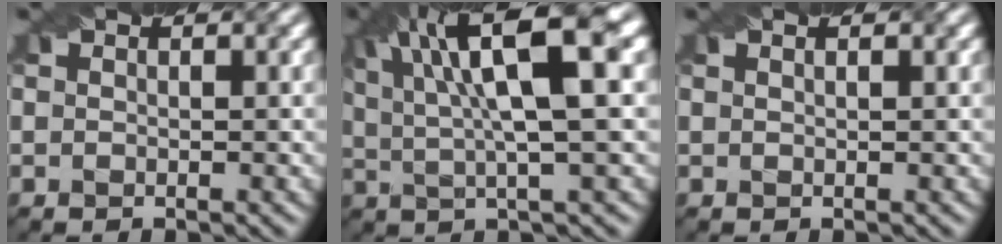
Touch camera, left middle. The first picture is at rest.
{"total": 10.6, "force": [3.9, 2.4, 9.6], "torque": [-0.156, 0.016, 0.071]}
{"total": 1.4, "force": [0.8, 0.6, 1.0], "torque": [-0.007, -0.004, 0.000]}